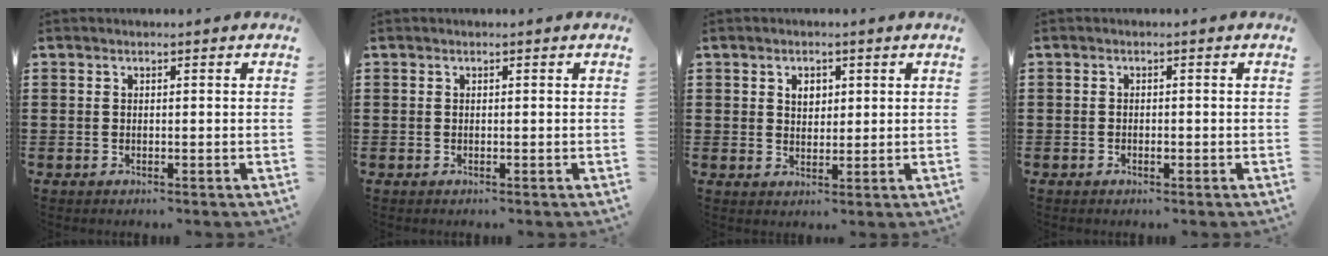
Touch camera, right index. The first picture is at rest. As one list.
[{"total": 0.0}, {"total": 2.5, "force": [1.0, 1.8, 1.4], "torque": [-0.033, 0.010, 0.017]}, {"total": 0.6, "force": [-0.4, 0.3, 0.4], "torque": [-0.008, -0.003, -0.006]}]